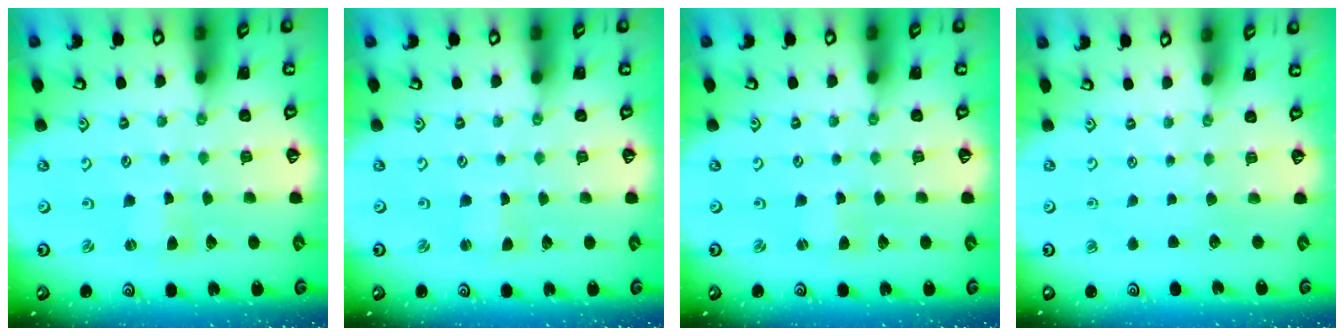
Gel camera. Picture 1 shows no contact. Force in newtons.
{"total": 0.0}
{"total": 1.0, "press": 1.0, "slide": 0.2}
{"total": 0.0}